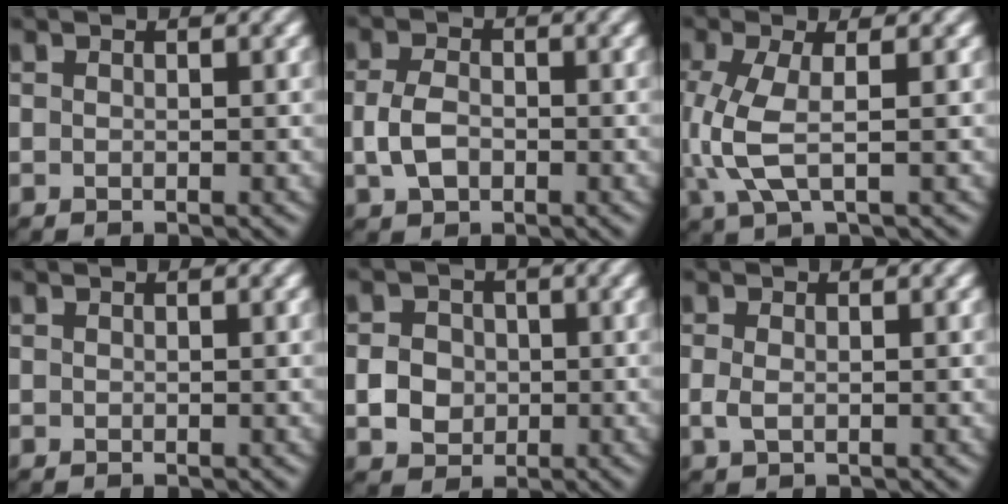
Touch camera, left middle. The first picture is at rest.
{"total": 3.1, "force": [-0.4, 2.2, 2.2], "torque": [-0.049, -0.001, -0.011]}
{"total": 4.0, "force": [0.1, 1.4, 3.8], "torque": [-0.100, -0.005, 0.000]}
{"total": 0.0}
{"total": 3.0, "force": [-0.4, 2.7, 1.3], "torque": [-0.021, -0.001, -0.008]}
{"total": 1.3, "force": [-0.1, 0.7, 1.1], "torque": [-0.029, -0.002, -0.003]}